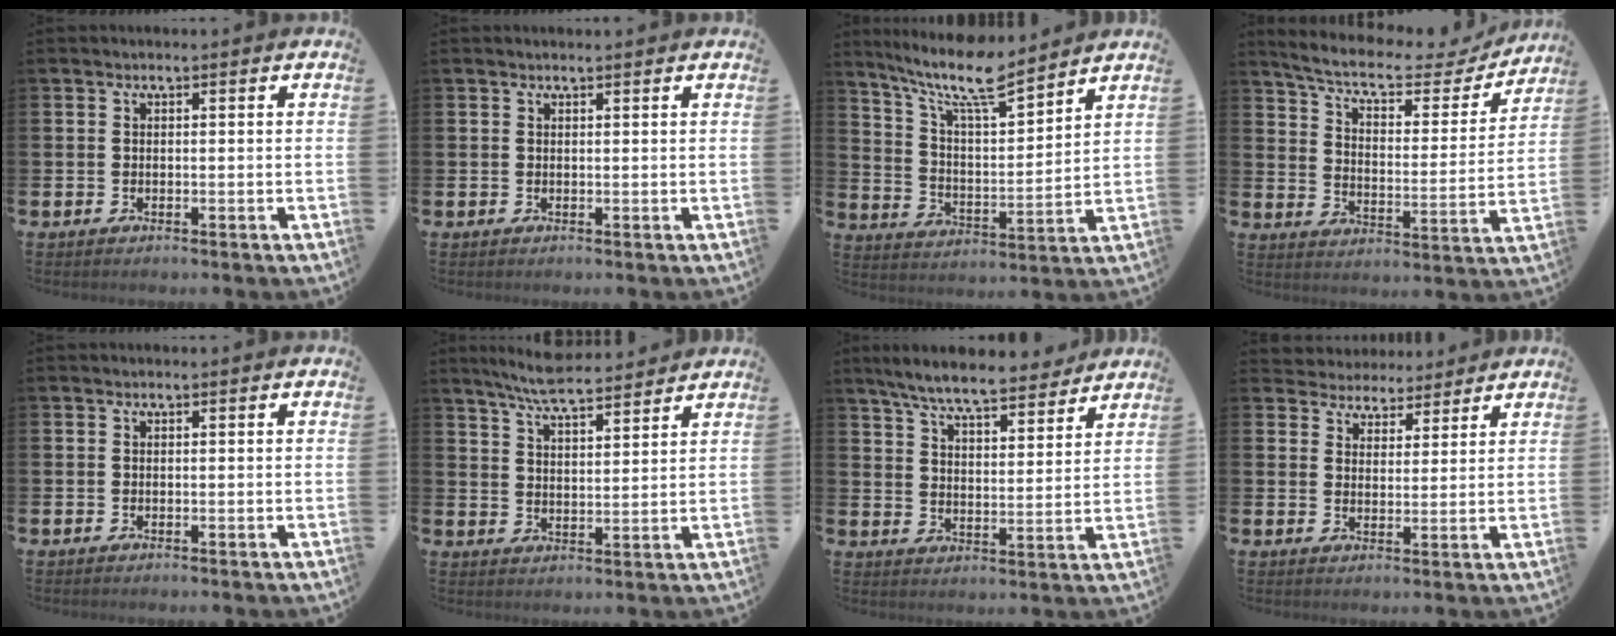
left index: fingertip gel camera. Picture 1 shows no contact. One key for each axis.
{"total": 0.8, "fx": 0.8, "fy": 0.0, "fz": 0.1, "tx": 0.000, "ty": -0.001, "tz": 0.014}
{"total": 11.0, "fx": 9.5, "fy": 1.9, "fz": 5.3, "tx": -0.130, "ty": -0.054, "tz": 0.165}
{"total": 7.3, "fx": 6.1, "fy": 2.2, "fz": 3.2, "tx": -0.087, "ty": -0.040, "tz": 0.098}
{"total": 0.0}
{"total": 7.3, "fx": 6.9, "fy": 0.5, "fz": 2.3, "tx": -0.069, "ty": -0.027, "tz": 0.126}
{"total": 7.9, "fx": 7.3, "fy": 1.1, "fz": 2.7, "tx": -0.075, "ty": -0.039, "tz": 0.127}
{"total": 4.2, "fx": 3.9, "fy": 1.4, "fz": -0.7, "tx": -0.012, "ty": -0.023, "tz": 0.069}